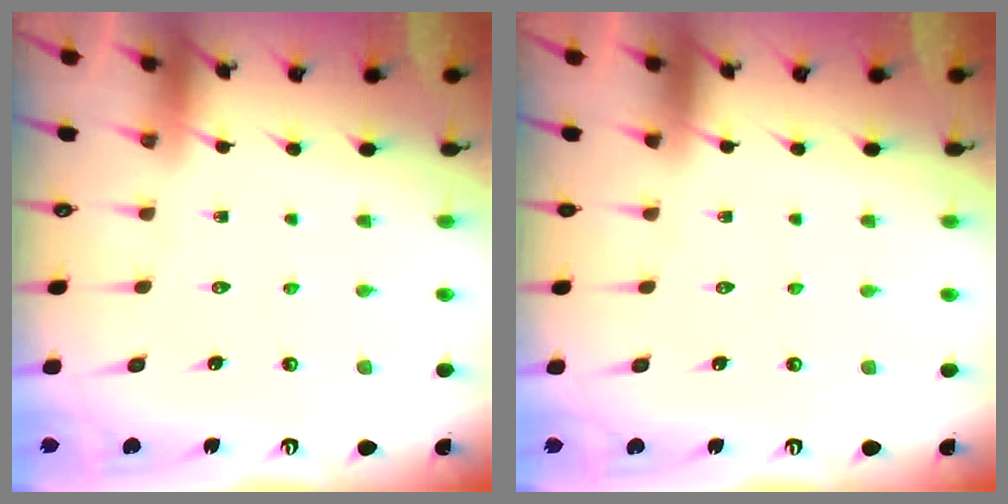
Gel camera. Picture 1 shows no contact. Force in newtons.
{"total": 0.0}